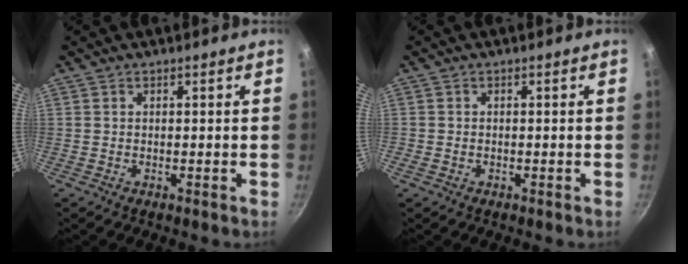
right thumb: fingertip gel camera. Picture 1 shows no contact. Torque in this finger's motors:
{"motor_torque": [0.01, -0.01, 0.02, 0.27, -0.03]}